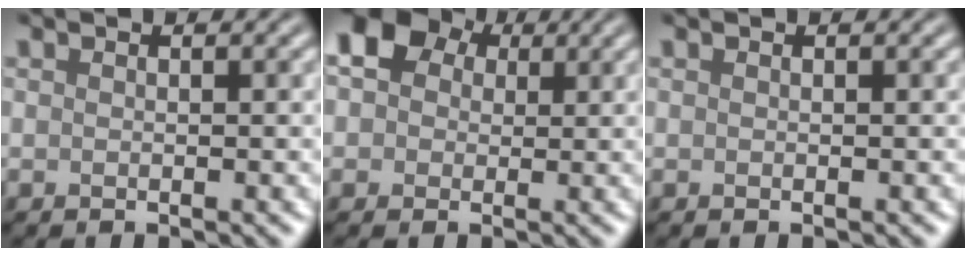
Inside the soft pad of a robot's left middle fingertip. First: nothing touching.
{"total": 8.6, "force": [3.0, 6.8, 4.3], "torque": [-0.058, 0.035, 0.004]}
{"total": 0.0}